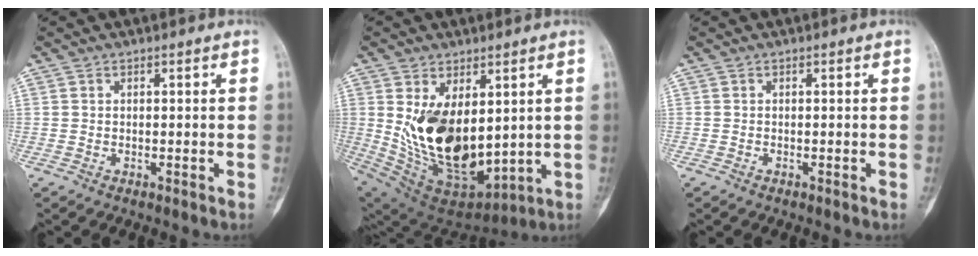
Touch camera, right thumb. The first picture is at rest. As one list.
[{"total": 19.3, "force": [2.5, 11.0, 15.6], "torque": [-0.255, -0.038, 0.081]}, {"total": 0.0}]